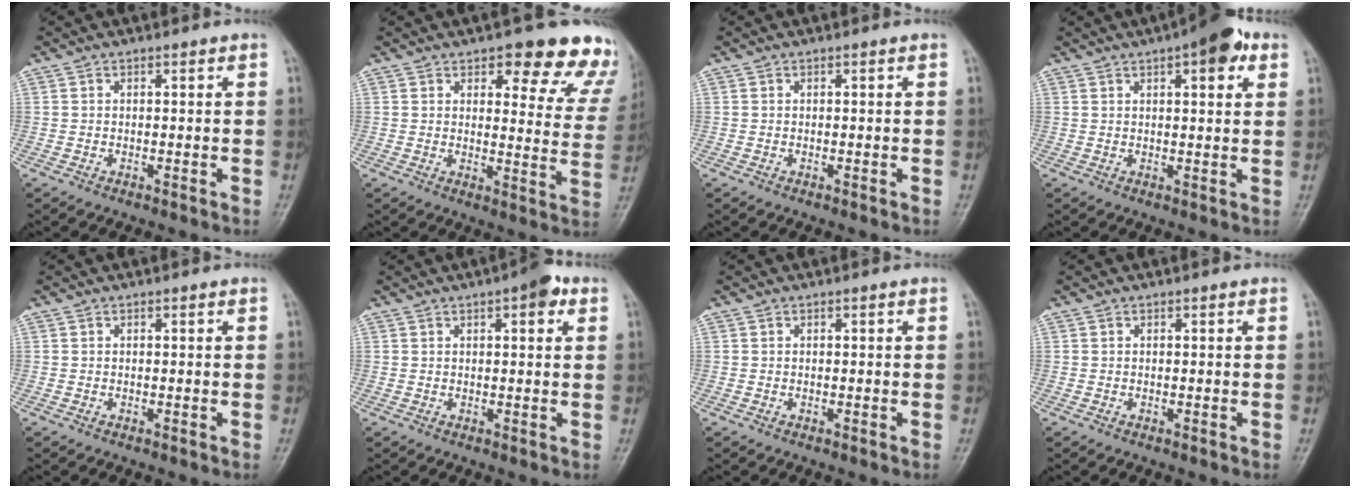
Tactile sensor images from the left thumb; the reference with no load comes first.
{"total": 16.5, "force": [12.3, 6.5, 9.0], "torque": [-0.040, -0.059, 0.125]}
{"total": 0.0}
{"total": 8.7, "force": [4.4, 3.2, 6.9], "torque": [-0.077, -0.003, 0.053]}
{"total": 0.0}
{"total": 5.0, "force": [2.3, 1.7, 4.0], "torque": [-0.044, -0.001, 0.023]}
{"total": 0.0}
{"total": 0.0}